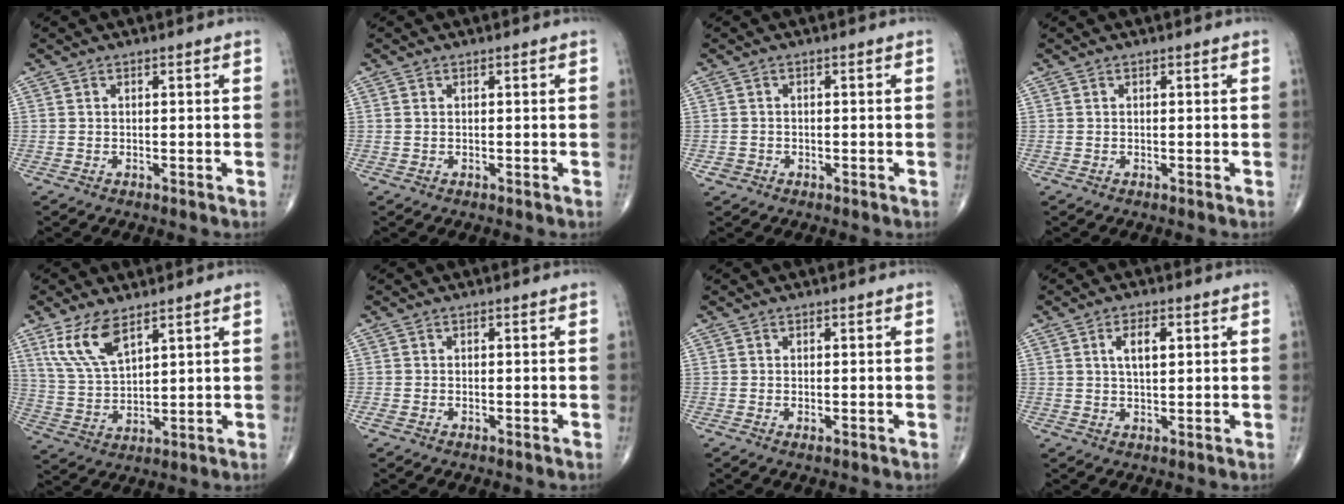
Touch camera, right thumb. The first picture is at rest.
{"total": 0.5, "force": [0.2, 0.3, 0.4], "torque": [-0.010, 0.005, 0.005]}
{"total": 1.5, "force": [-0.6, 1.3, 0.2], "torque": [0.001, 0.006, -0.011]}
{"total": 0.0}
{"total": 9.5, "force": [5.7, 3.8, 6.6], "torque": [-0.129, -0.022, 0.126]}
{"total": 0.9, "force": [-0.3, 0.6, 0.6], "torque": [-0.016, 0.002, -0.005]}
{"total": 0.9, "force": [-0.2, 0.4, 0.8], "torque": [-0.015, -0.004, -0.004]}
{"total": 4.8, "force": [1.5, 2.2, 4.1], "torque": [-0.066, -0.003, 0.027]}